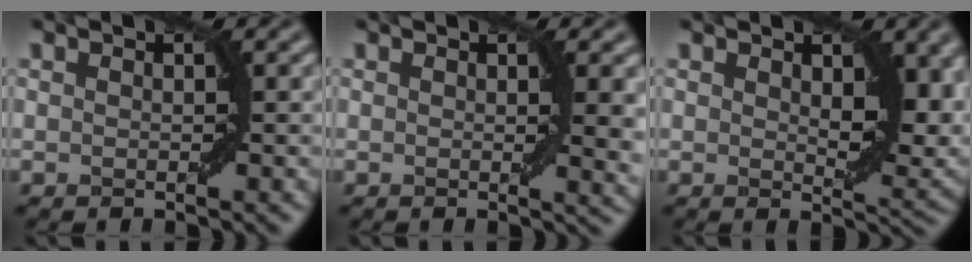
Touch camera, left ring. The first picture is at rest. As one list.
[{"total": 2.9, "force": [0.6, 0.6, 2.7], "torque": [-0.029, -0.004, 0.011]}, {"total": 5.6, "force": [1.7, 2.8, 4.5], "torque": [-0.063, -0.009, 0.031]}]